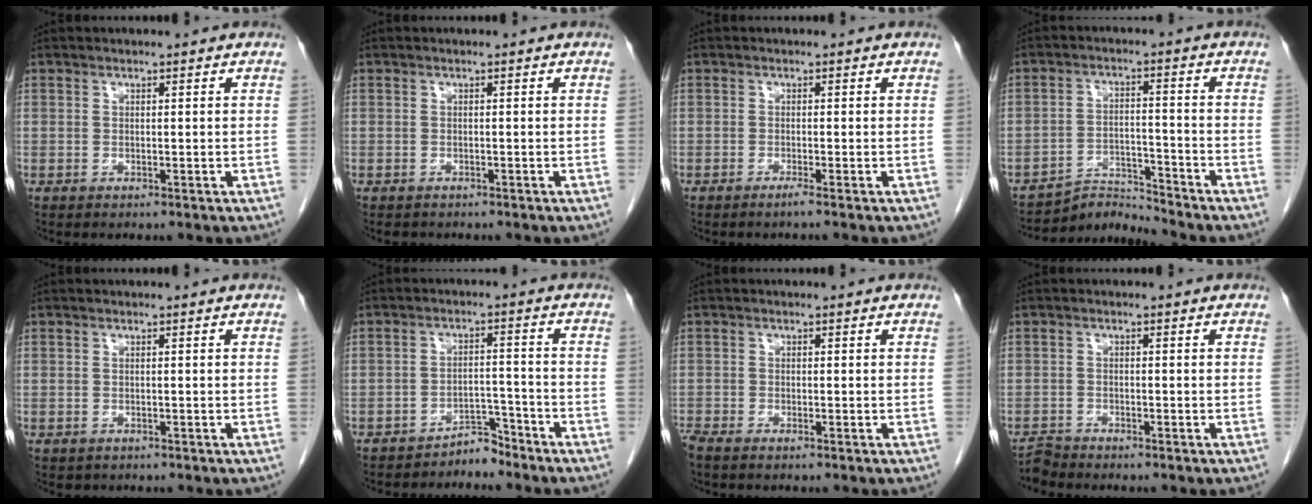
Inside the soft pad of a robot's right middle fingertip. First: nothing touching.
{"total": 1.4, "force": [-1.2, 0.6, 0.2], "torque": [-0.008, -0.001, -0.016]}
{"total": 0.9, "force": [-0.6, -0.3, 0.5], "torque": [-0.007, 0.001, -0.012]}
{"total": 5.5, "force": [-4.9, -1.3, -1.9], "torque": [0.030, 0.004, -0.084]}
{"total": 0.8, "force": [-0.5, 0.6, 0.0], "torque": [-0.008, 0.002, -0.002]}
{"total": 3.4, "force": [-3.3, 0.9, 0.2], "torque": [0.005, 0.000, -0.054]}
{"total": 2.0, "force": [-1.7, 0.4, 1.0], "torque": [-0.021, -0.005, -0.029]}
{"total": 1.8, "force": [-1.8, -0.1, -0.3], "torque": [0.007, -0.010, -0.032]}